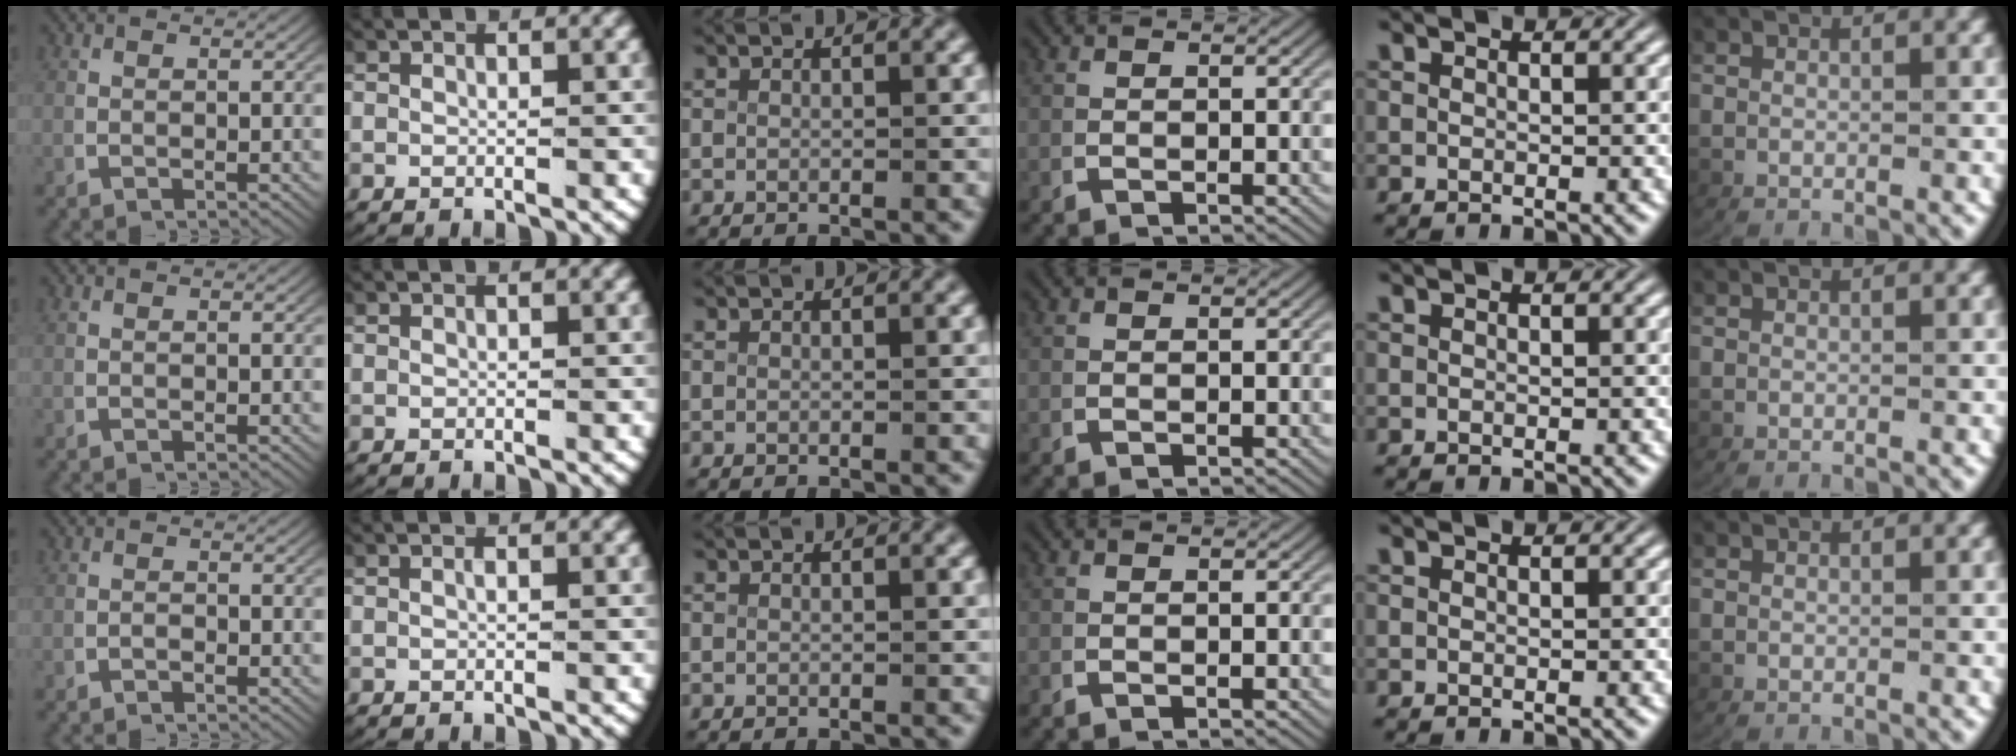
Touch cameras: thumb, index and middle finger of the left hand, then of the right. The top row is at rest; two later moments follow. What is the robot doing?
{"motion": "lift_and_place", "object": "paper"}